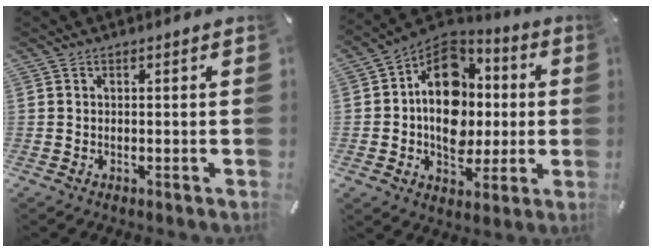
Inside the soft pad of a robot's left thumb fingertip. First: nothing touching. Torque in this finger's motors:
{"motor_torque": [2.47, 2.54, 0.92, -0.63, 0.58]}